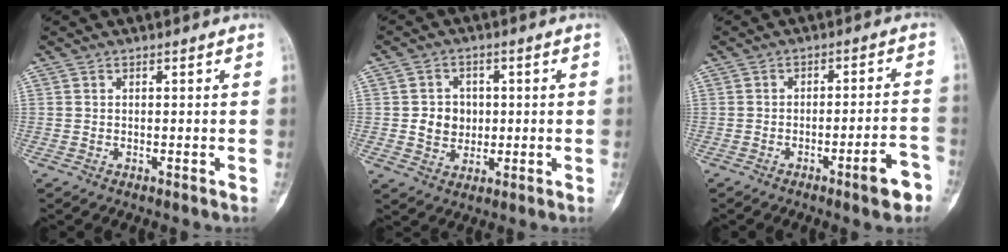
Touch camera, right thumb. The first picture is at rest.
{"total": 5.9, "force": [0.2, 5.3, 2.7], "torque": [-0.017, 0.003, 0.005]}
{"total": 7.1, "force": [-4.0, 1.2, 5.8], "torque": [-0.076, 0.030, -0.052]}